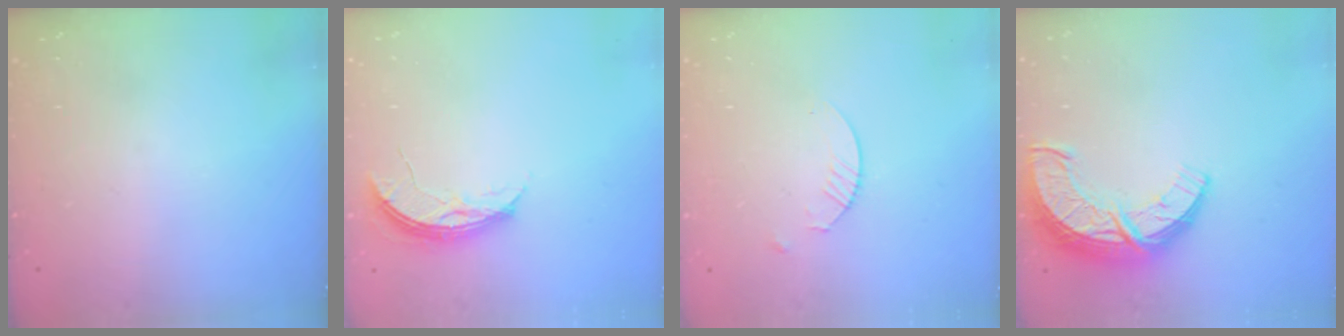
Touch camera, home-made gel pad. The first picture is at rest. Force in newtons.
{"total": 5.6, "press": 5.6, "slide": 0.5}
{"total": 2.4, "press": 2.4, "slide": 0.3}
{"total": 11.9, "press": 11.9, "slide": 0.8}